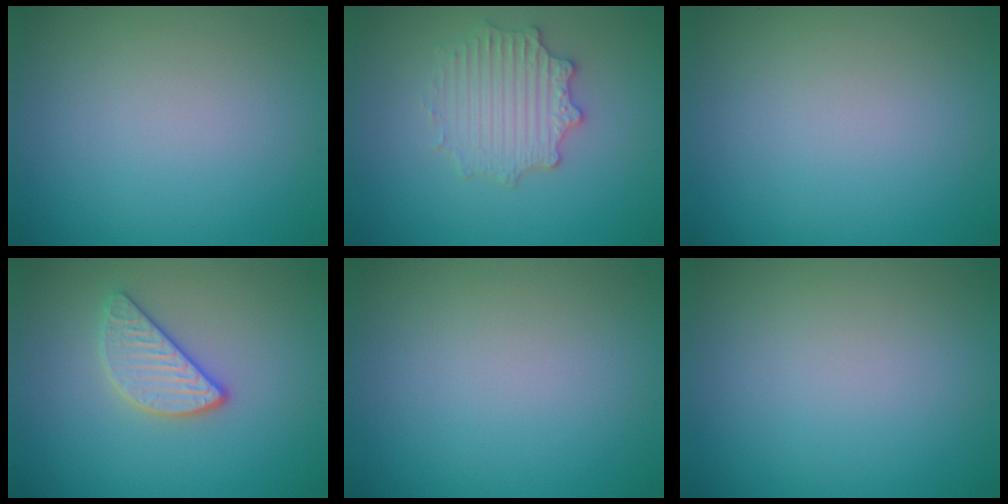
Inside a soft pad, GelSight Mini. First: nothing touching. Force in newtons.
{"total": 2.9, "press": 2.9, "slide": 0.6}
{"total": 0.0}
{"total": 2.8, "press": 2.7, "slide": 0.9}
{"total": 0.0}
{"total": 0.0}